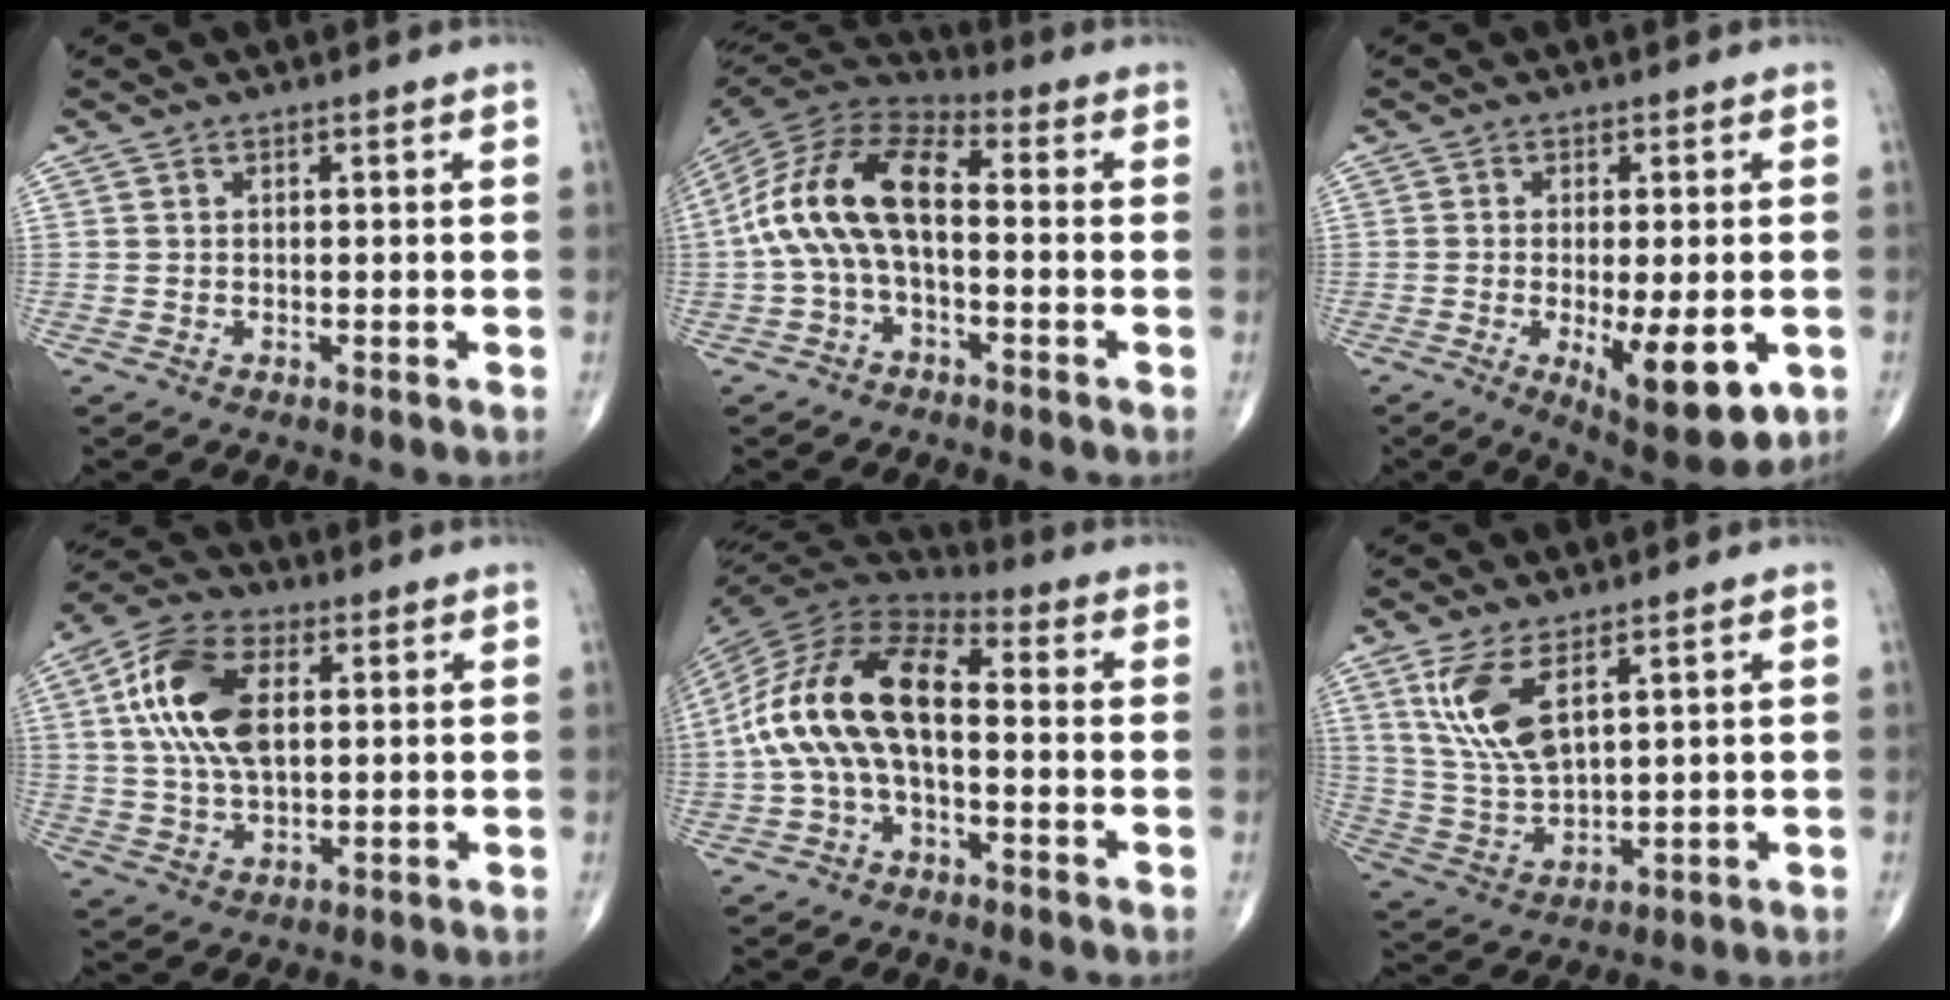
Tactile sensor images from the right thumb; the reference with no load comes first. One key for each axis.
{"total": 14.8, "fx": -0.8, "fy": 7.5, "fz": 12.7, "tx": -0.244, "ty": 0.041, "tz": -0.029}
{"total": 11.8, "fx": -3.3, "fy": 3.8, "fz": 10.6, "tx": -0.153, "ty": -0.020, "tz": -0.038}
{"total": 14.1, "fx": 3.0, "fy": 7.7, "fz": 11.4, "tx": -0.224, "ty": 0.008, "tz": 0.053}
{"total": 16.5, "fx": -1.2, "fy": 8.3, "fz": 14.2, "tx": -0.269, "ty": 0.041, "tz": -0.034}
{"total": 10.1, "fx": 4.8, "fy": 3.8, "fz": 8.0, "tx": -0.168, "ty": -0.022, "tz": 0.109}